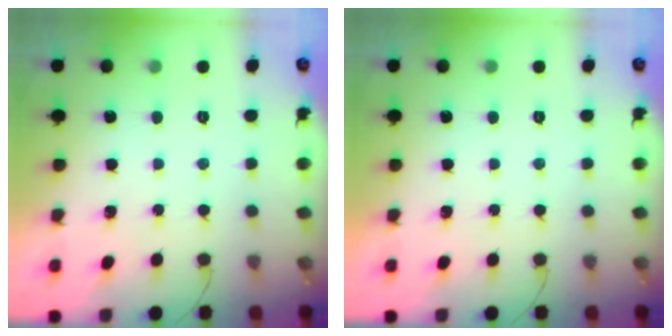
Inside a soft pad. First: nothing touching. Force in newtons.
{"total": 0.0}